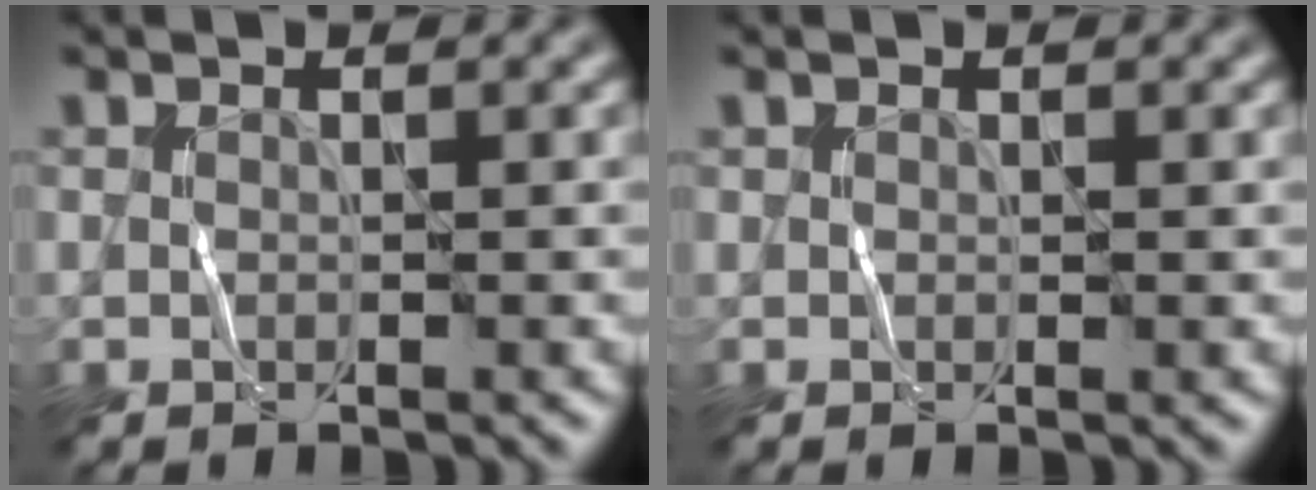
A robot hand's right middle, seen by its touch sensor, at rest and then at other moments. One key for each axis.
{"total": 0.0}